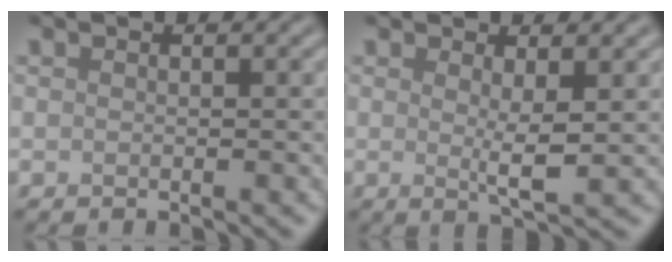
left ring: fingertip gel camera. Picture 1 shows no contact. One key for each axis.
{"total": 2.5, "fx": 0.6, "fy": 0.4, "fz": 2.4, "tx": -0.044, "ty": -0.013, "tz": 0.011}